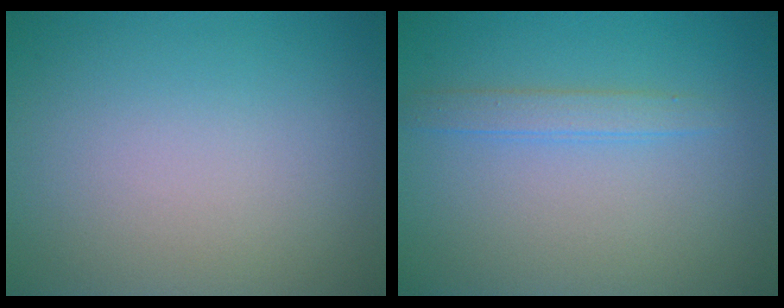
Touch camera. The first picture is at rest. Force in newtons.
{"total": 1.7, "press": 1.7, "slide": 0.1}